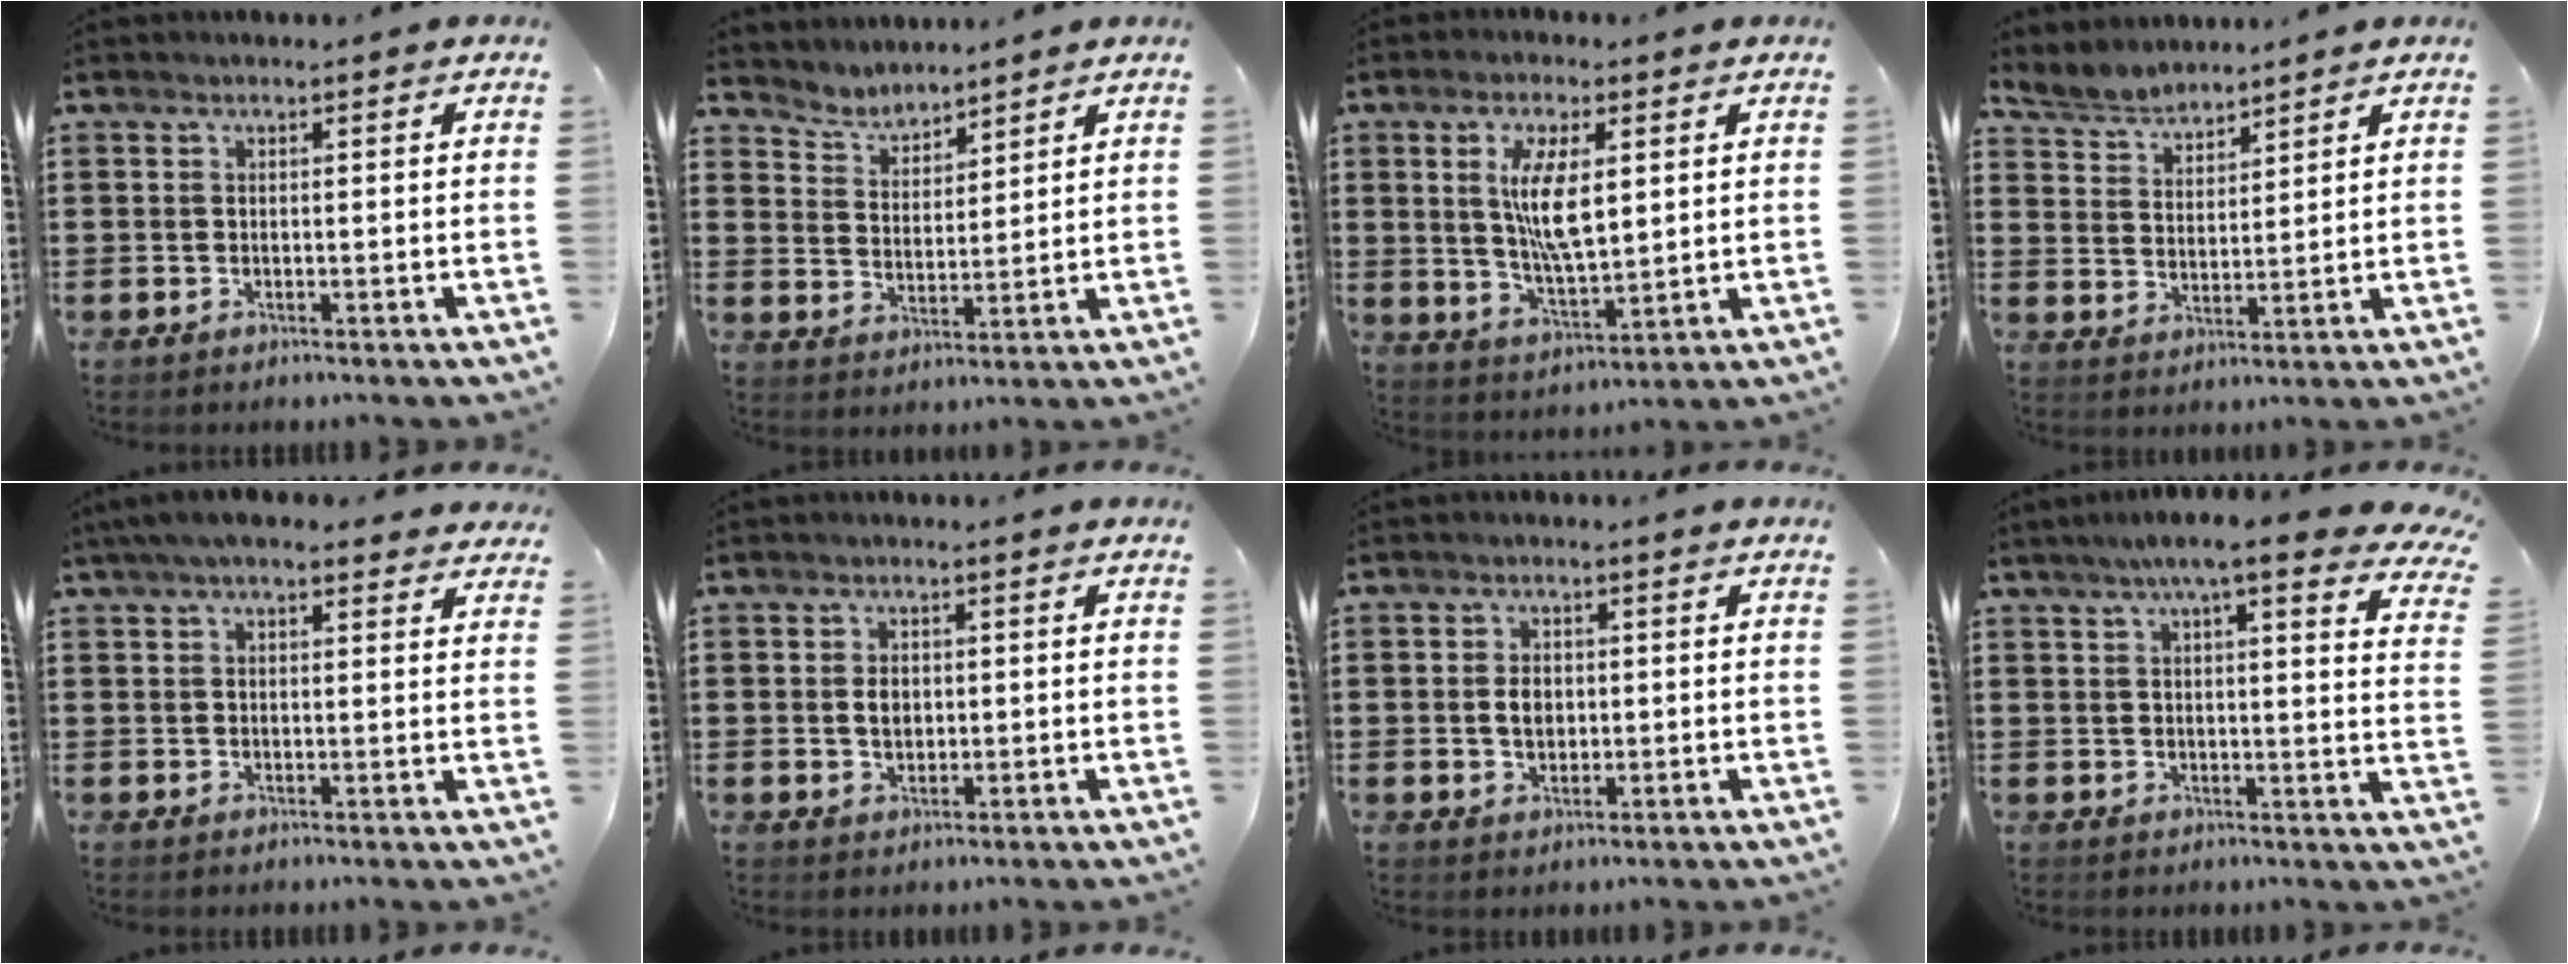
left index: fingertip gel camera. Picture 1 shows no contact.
{"total": 3.7, "force": [3.6, 1.0, -0.4], "torque": [-0.012, -0.012, 0.065]}
{"total": 8.7, "force": [2.5, 3.2, 7.7], "torque": [-0.147, 0.005, 0.042]}
{"total": 4.1, "force": [3.9, 1.0, 0.0], "torque": [-0.020, -0.012, 0.071]}
{"total": 4.9, "force": [3.9, 1.2, 2.7], "torque": [-0.063, 0.002, 0.072]}
{"total": 2.4, "force": [0.2, 1.7, 1.7], "torque": [-0.037, 0.007, 0.004]}
{"total": 3.0, "force": [0.2, 2.1, 2.2], "torque": [-0.046, 0.008, 0.002]}
{"total": 8.0, "force": [6.4, 0.5, 4.8], "torque": [-0.097, -0.017, 0.108]}